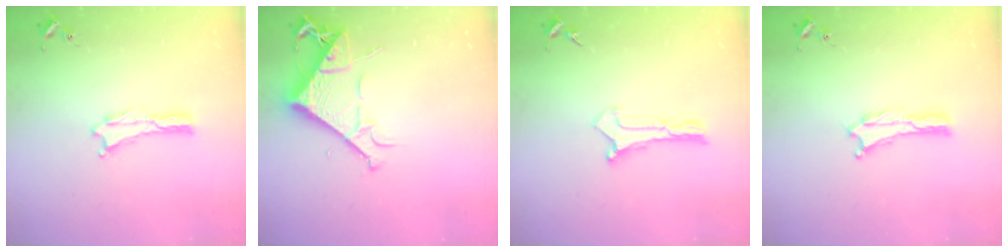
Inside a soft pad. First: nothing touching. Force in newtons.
{"total": 8.6, "press": 8.5, "slide": 1.2}
{"total": 0.0}
{"total": 0.0}